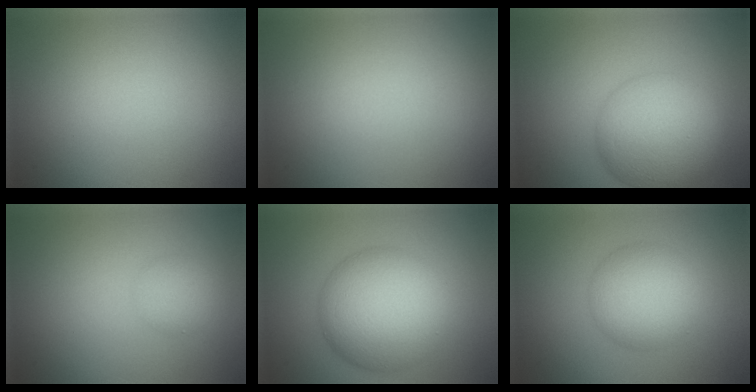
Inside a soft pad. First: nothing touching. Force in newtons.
{"total": 0.0}
{"total": 9.0, "press": 9.0, "slide": 0.3}
{"total": 2.0, "press": 2.0, "slide": 0.0}
{"total": 10.1, "press": 10.1, "slide": 0.3}
{"total": 5.7, "press": 5.7, "slide": 0.2}